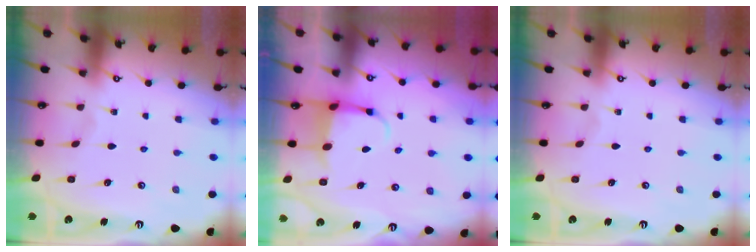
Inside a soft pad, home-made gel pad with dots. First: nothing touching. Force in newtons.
{"total": 4.0, "press": 3.8, "slide": 1.0}
{"total": 0.0}